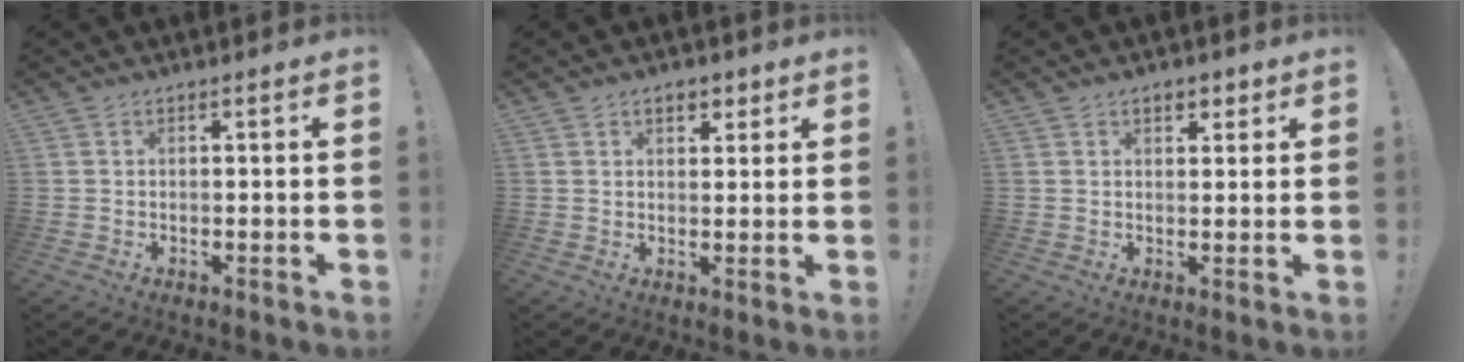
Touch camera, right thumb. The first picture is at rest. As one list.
[{"total": 4.0, "force": [2.2, 2.6, 2.1], "torque": [-0.022, -0.003, 0.037]}, {"total": 3.4, "force": [1.8, 2.2, 1.8], "torque": [-0.016, -0.005, 0.029]}]